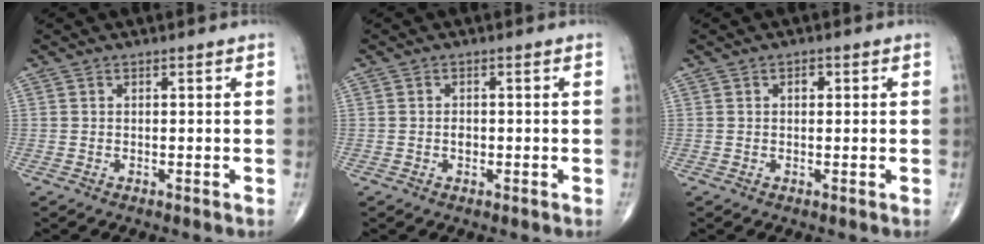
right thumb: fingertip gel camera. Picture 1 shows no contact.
{"total": 1.2, "force": [-0.2, 0.9, 0.8], "torque": [-0.011, 0.002, -0.003]}
{"total": 1.4, "force": [0.4, 0.8, 1.0], "torque": [-0.012, 0.001, 0.005]}